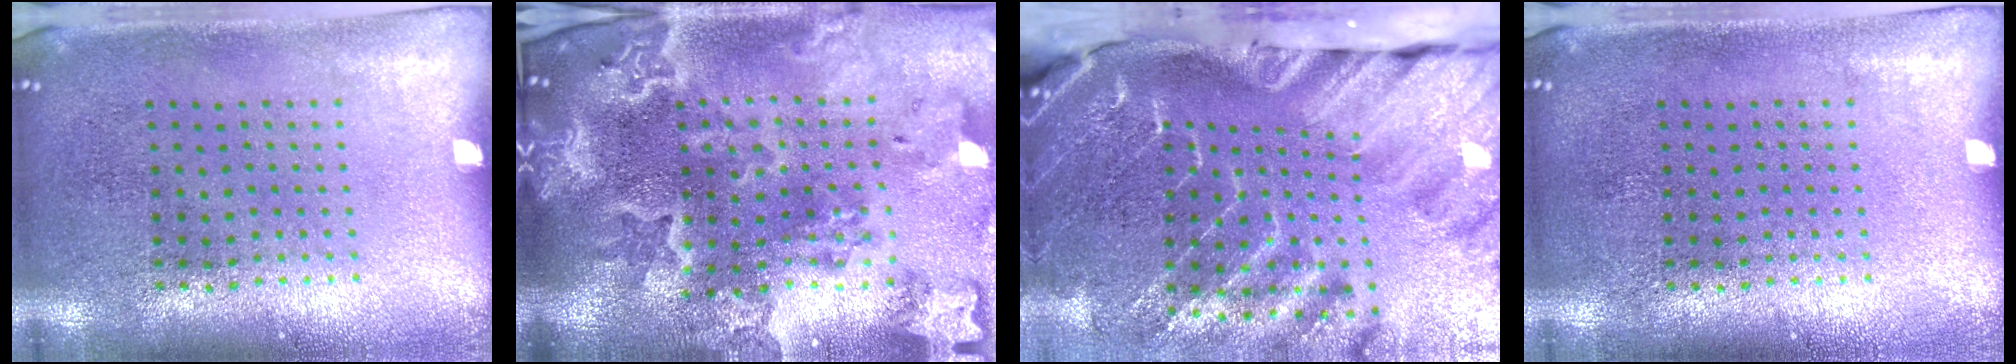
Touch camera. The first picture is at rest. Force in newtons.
{"total": 4.7, "press": 3.7, "slide": 2.8}
{"total": 4.6, "press": 3.4, "slide": 3.0}
{"total": 0.0}